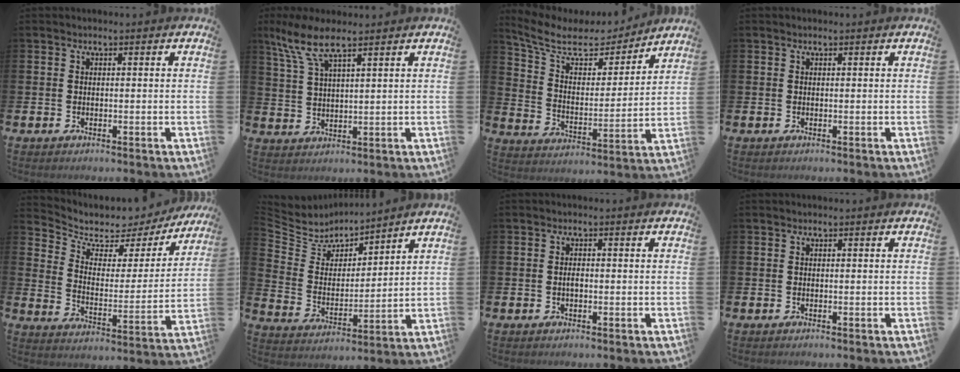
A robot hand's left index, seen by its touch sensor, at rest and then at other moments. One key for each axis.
{"total": 7.1, "fx": 5.5, "fy": 1.5, "fz": 4.2, "tx": -0.104, "ty": -0.006, "tz": 0.100}
{"total": 8.9, "fx": 7.4, "fy": 4.0, "fz": 3.2, "tx": -0.100, "ty": -0.046, "tz": 0.125}
{"total": 0.0}
{"total": 5.4, "fx": 4.7, "fy": 2.5, "fz": 1.2, "tx": -0.059, "ty": -0.035, "tz": 0.074}
{"total": 6.1, "fx": 5.7, "fy": 2.2, "fz": 0.1, "tx": -0.048, "ty": -0.047, "tz": 0.100}
{"total": 0.9, "fx": -0.1, "fy": 0.4, "fz": 0.8, "tx": -0.014, "ty": 0.001, "tz": -0.003}
{"total": 0.0}